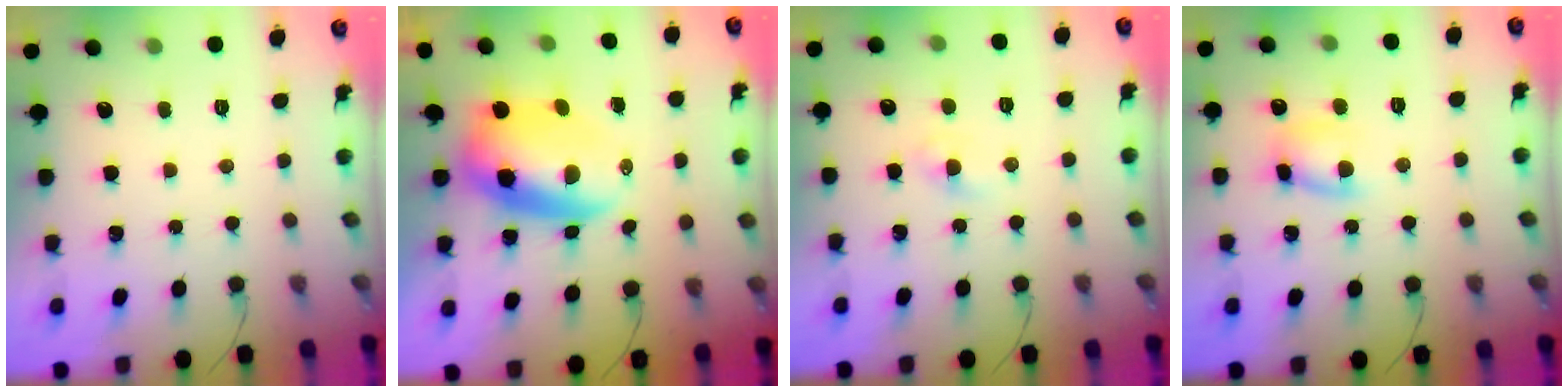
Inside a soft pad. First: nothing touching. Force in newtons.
{"total": 9.1, "press": 8.8, "slide": 2.4}
{"total": 0.7, "press": 0.6, "slide": 0.5}
{"total": 6.7, "press": 6.7, "slide": 0.6}